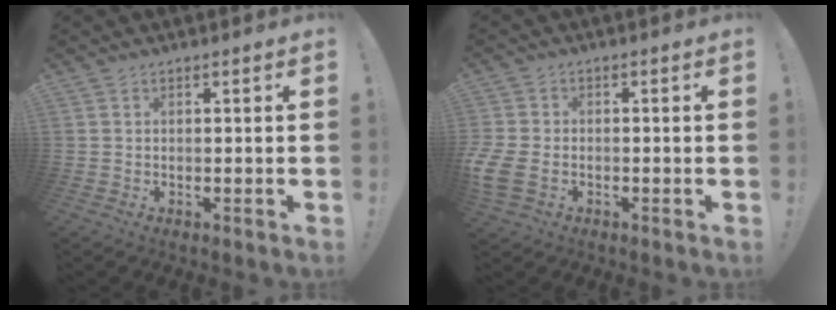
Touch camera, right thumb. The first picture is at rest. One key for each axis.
{"total": 6.5, "fx": -1.9, "fy": 4.6, "fz": 4.2, "tx": -0.097, "ty": -0.001, "tz": -0.031}